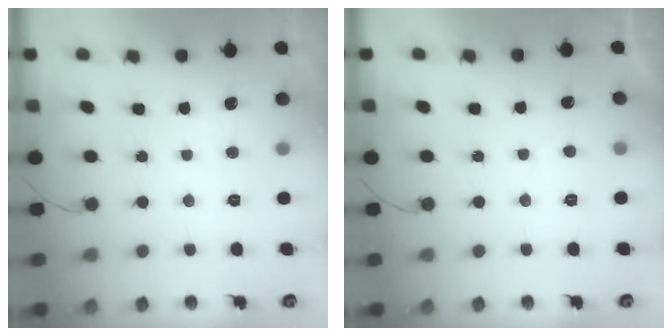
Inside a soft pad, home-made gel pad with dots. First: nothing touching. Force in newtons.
{"total": 1.7, "press": 1.5, "slide": 0.7}